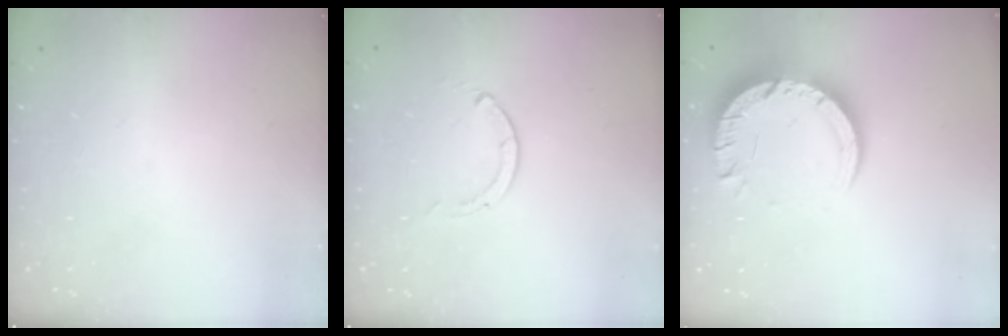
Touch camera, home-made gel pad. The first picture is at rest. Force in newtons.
{"total": 0.0}
{"total": 13.0, "press": 13.0, "slide": 1.0}